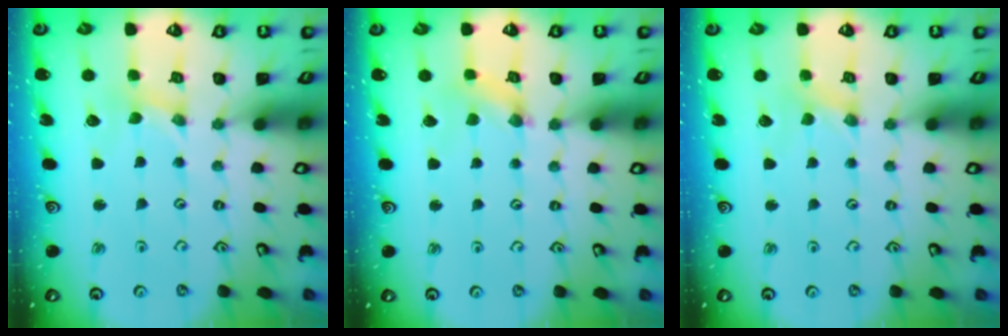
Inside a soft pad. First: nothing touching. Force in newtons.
{"total": 1.5, "press": 1.5, "slide": 0.4}
{"total": 1.4, "press": 1.3, "slide": 0.3}